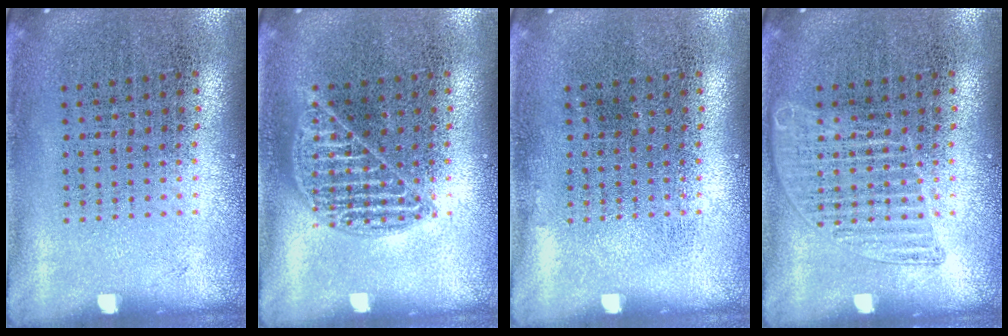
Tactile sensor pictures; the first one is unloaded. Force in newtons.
{"total": 1.7, "press": 1.7, "slide": 0.1}
{"total": 0.0}
{"total": 1.6, "press": 1.6, "slide": 0.2}